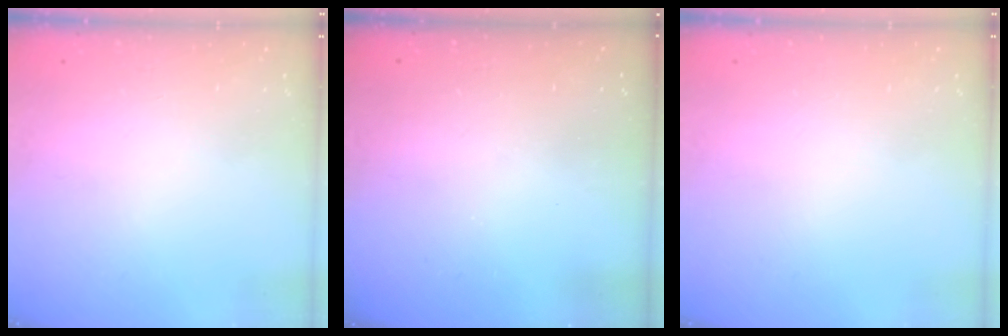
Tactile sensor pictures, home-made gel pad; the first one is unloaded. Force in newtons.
{"total": 3.4, "press": 3.4, "slide": 0.1}
{"total": 0.0}